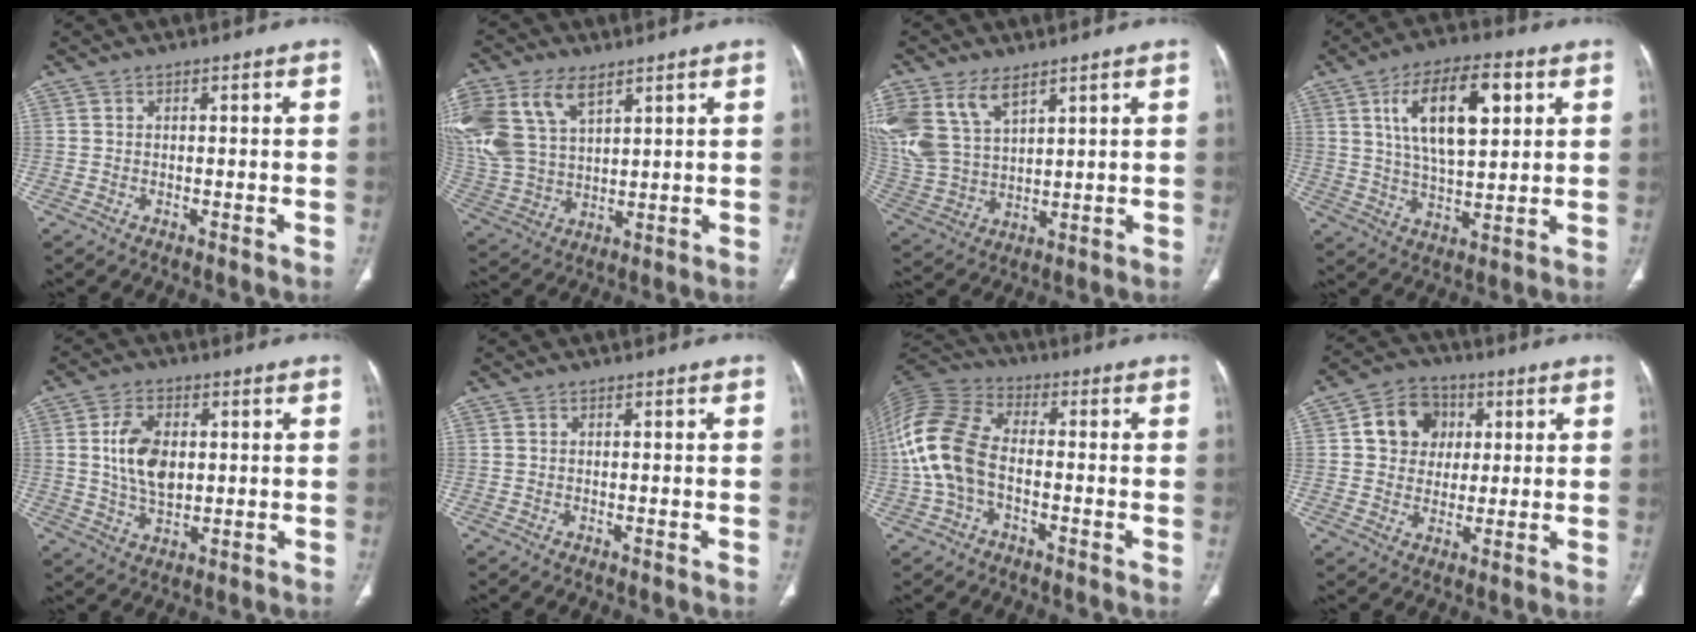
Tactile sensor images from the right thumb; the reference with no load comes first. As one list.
[{"total": 18.4, "force": [8.7, 11.0, 11.9], "torque": [-0.277, -0.004, 0.177]}, {"total": 14.7, "force": [7.7, 8.5, 9.2], "torque": [-0.198, -0.017, 0.170]}, {"total": 16.0, "force": [5.3, 7.1, 13.4], "torque": [-0.212, -0.006, 0.094]}, {"total": 9.7, "force": [1.3, 6.0, 7.5], "torque": [-0.131, -0.006, 0.030]}, {"total": 0.0}, {"total": 14.7, "force": [-2.2, 9.3, 11.1], "torque": [-0.249, 0.034, -0.048]}, {"total": 10.1, "force": [2.5, 8.6, 4.6], "torque": [-0.039, 0.001, 0.034]}]